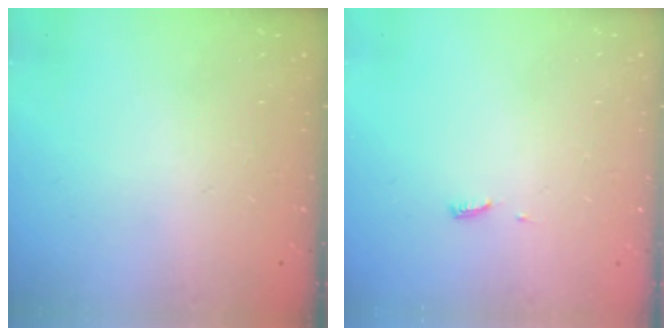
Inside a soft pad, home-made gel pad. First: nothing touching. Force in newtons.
{"total": 3.9, "press": 3.9, "slide": 0.5}